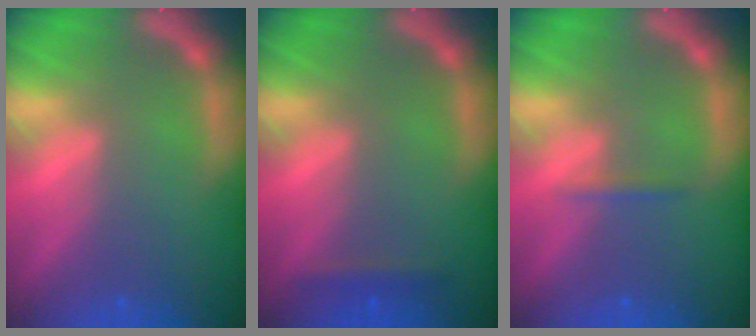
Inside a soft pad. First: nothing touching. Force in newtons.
{"total": 1.4}
{"total": 0.9}